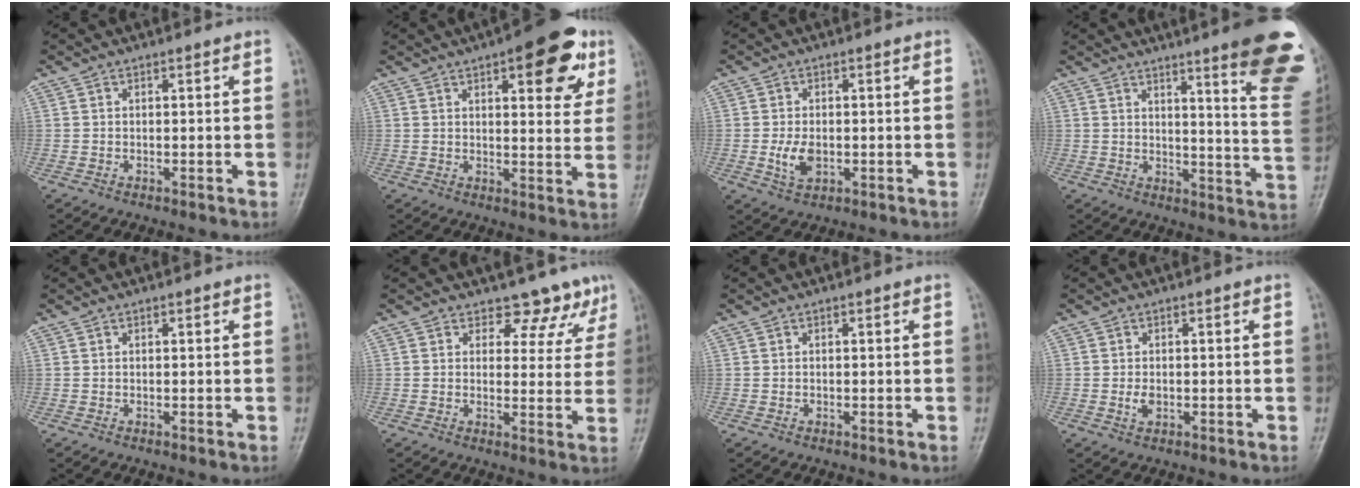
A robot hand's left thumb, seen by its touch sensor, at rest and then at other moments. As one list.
[{"total": 14.0, "force": [6.8, 5.5, 10.9], "torque": [-0.098, -0.017, 0.080]}, {"total": 4.4, "force": [-0.9, 2.7, 3.4], "torque": [-0.063, -0.003, -0.012]}, {"total": 18.6, "force": [11.3, 2.3, 14.5], "torque": [-0.152, -0.069, 0.134]}, {"total": 0.0}, {"total": 7.2, "force": [5.8, 4.1, 0.9], "torque": [0.030, -0.034, 0.055]}, {"total": 0.0}, {"total": 1.9, "force": [-0.5, 1.2, 1.3], "torque": [-0.024, 0.000, -0.007]}]